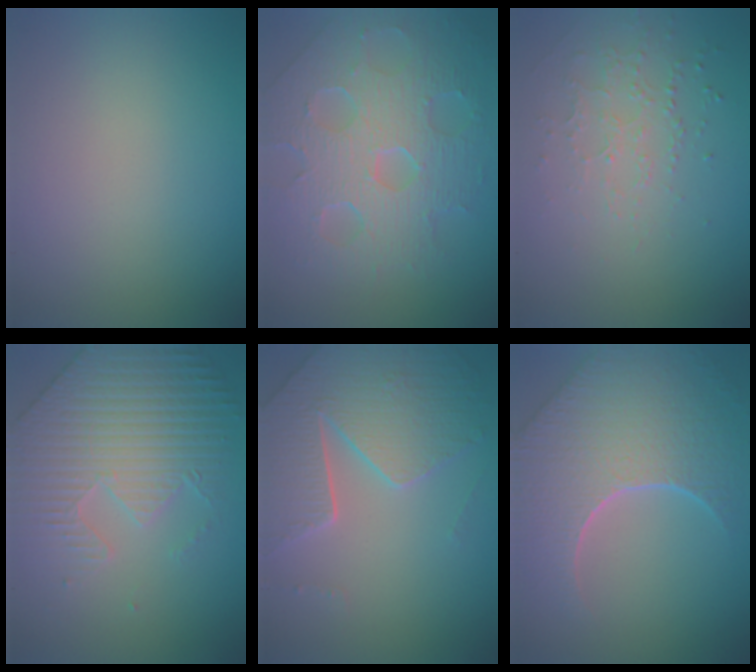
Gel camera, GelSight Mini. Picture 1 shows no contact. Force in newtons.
{"total": 8.5, "press": 5.8, "slide": 6.2}
{"total": 1.5, "press": 1.2, "slide": 0.9}
{"total": 5.9, "press": 5.4, "slide": 2.5}
{"total": 6.1, "press": 5.0, "slide": 3.4}
{"total": 8.8, "press": 6.2, "slide": 6.2}